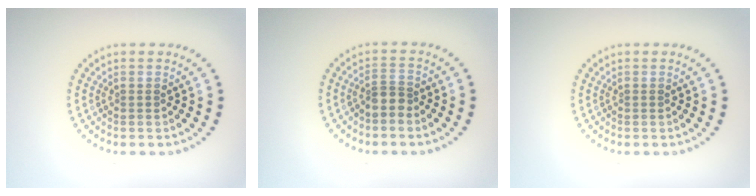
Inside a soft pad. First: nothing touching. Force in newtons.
{"total": 1.9, "press": 1.5, "slide": 1.2}
{"total": 0.0}